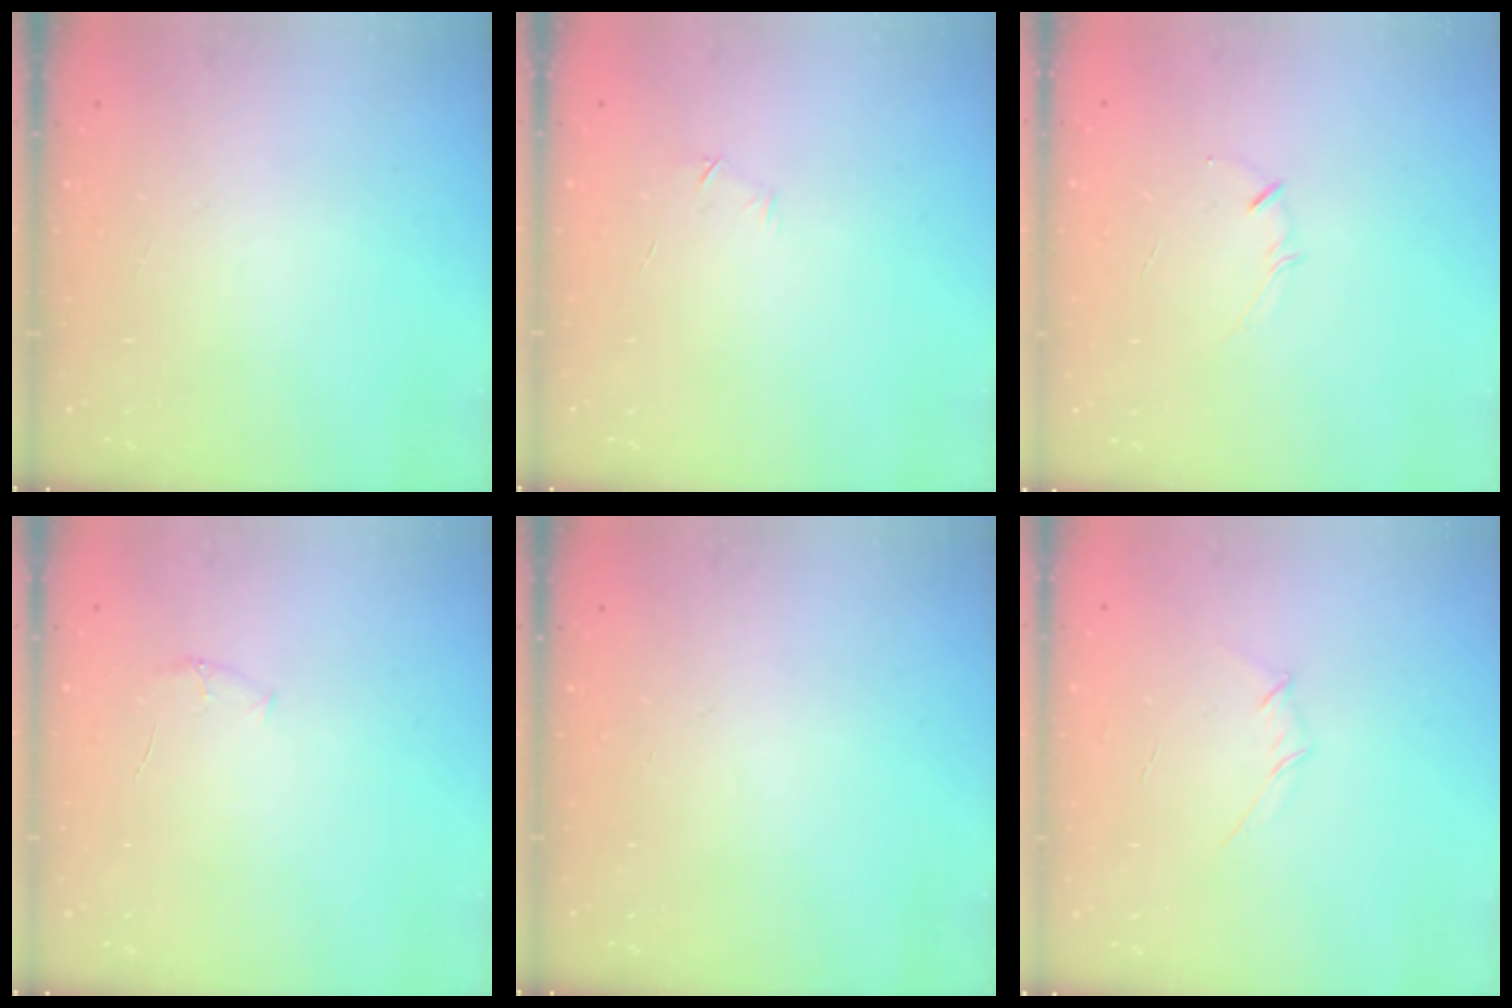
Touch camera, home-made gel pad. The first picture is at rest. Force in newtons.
{"total": 4.0, "press": 3.8, "slide": 1.1}
{"total": 2.1, "press": 2.1, "slide": 0.4}
{"total": 4.2, "press": 4.0, "slide": 1.3}
{"total": 0.0}
{"total": 2.6, "press": 2.5, "slide": 0.8}